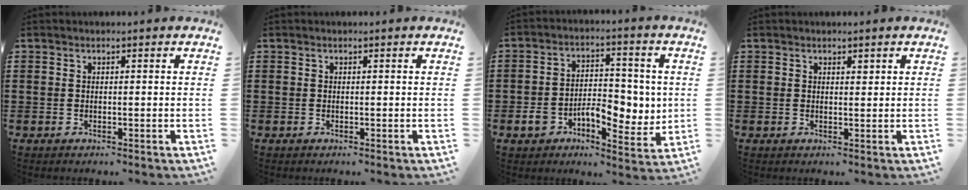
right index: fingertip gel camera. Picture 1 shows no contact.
{"total": 0.0}
{"total": 8.3, "force": [-1.8, 5.7, 5.8], "torque": [-0.098, 0.012, -0.031]}
{"total": 0.8, "force": [0.7, 0.4, 0.3], "torque": [0.002, -0.001, 0.011]}